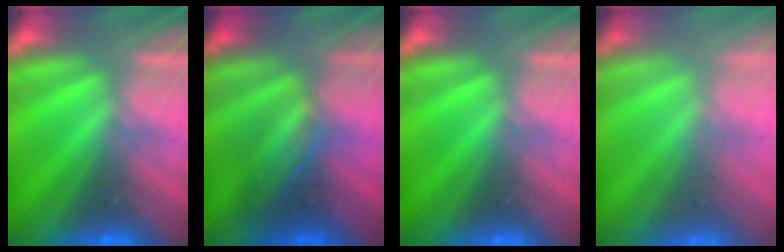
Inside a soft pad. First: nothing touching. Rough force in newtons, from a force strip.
{"total": 3.3}
{"total": 0.0}
{"total": 2.5}